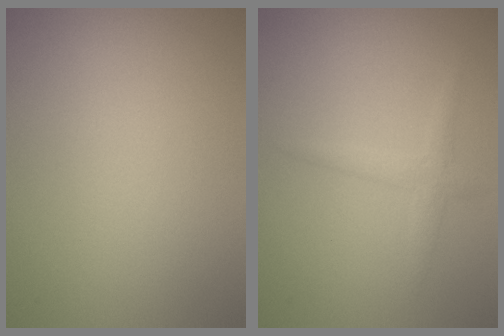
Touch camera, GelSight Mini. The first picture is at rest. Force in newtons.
{"total": 1.6, "press": 1.6, "slide": 0.1}